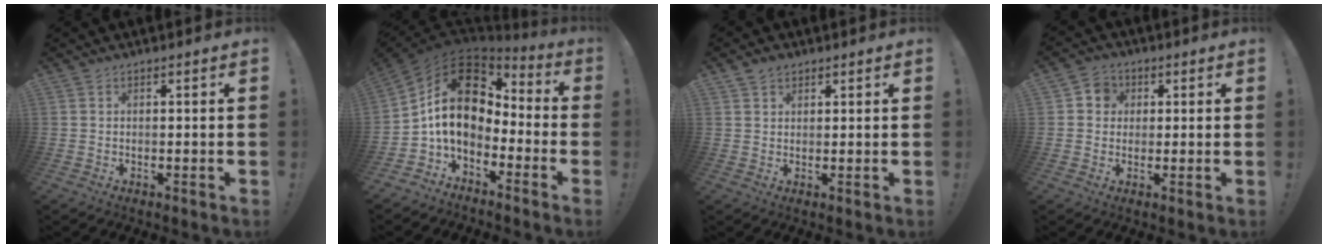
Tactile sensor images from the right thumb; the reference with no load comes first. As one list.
[{"total": 16.1, "force": [2.5, 10.9, 11.5], "torque": [-0.207, 0.000, 0.044]}, {"total": 2.7, "force": [1.9, 1.8, 0.8], "torque": [-0.013, -0.007, 0.036]}, {"total": 4.9, "force": [0.3, 4.7, 1.6], "torque": [-0.028, 0.010, 0.007]}]